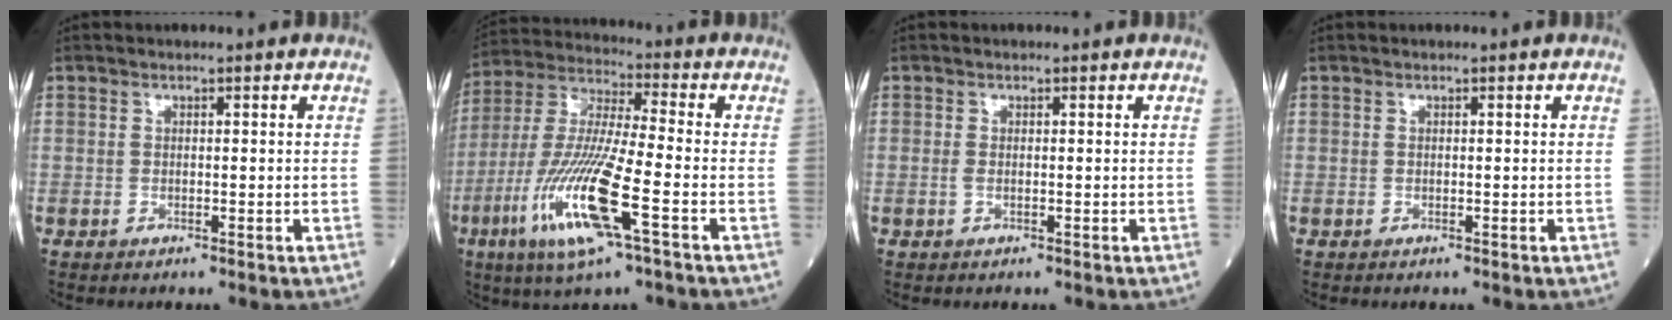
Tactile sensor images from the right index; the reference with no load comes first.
{"total": 16.0, "force": [-6.1, 1.0, 14.8], "torque": [-0.313, -0.020, -0.117]}
{"total": 0.5, "force": [-0.1, 0.1, 0.5], "torque": [-0.013, -0.001, -0.003]}
{"total": 0.0}